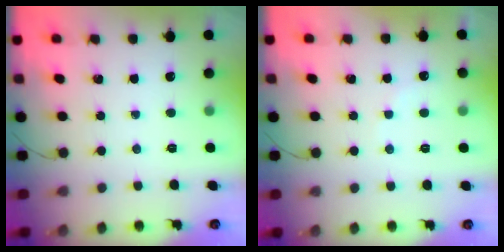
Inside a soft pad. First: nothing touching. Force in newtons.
{"total": 4.7, "press": 4.6, "slide": 0.9}